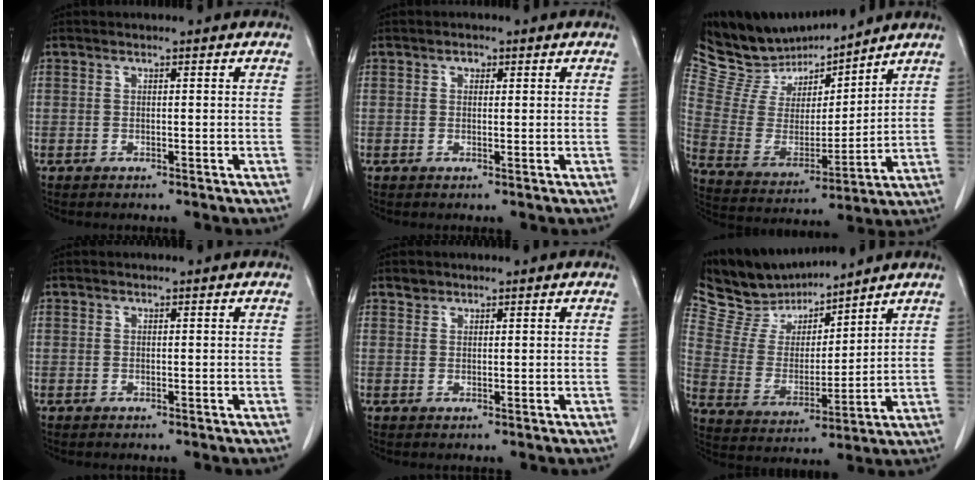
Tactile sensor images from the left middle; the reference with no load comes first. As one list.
[{"total": 1.1, "force": [0.5, 0.8, 0.5], "torque": [-0.008, 0.001, 0.007]}, {"total": 15.4, "force": [14.3, 4.1, 3.9], "torque": [-0.081, -0.004, 0.273]}, {"total": 0.0}, {"total": 1.0, "force": [0.8, 0.7, -0.1], "torque": [0.007, 0.002, 0.010]}, {"total": 12.6, "force": [11.7, 3.2, 3.1], "torque": [-0.073, 0.008, 0.233]}]